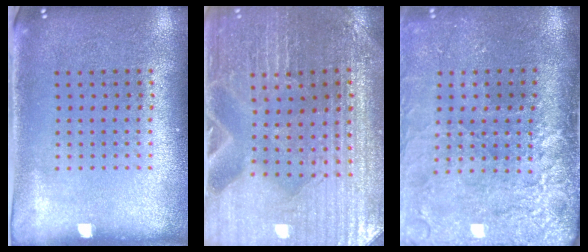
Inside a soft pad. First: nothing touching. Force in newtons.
{"total": 2.9, "press": 2.8, "slide": 0.3}
{"total": 4.5, "press": 3.6, "slide": 2.7}